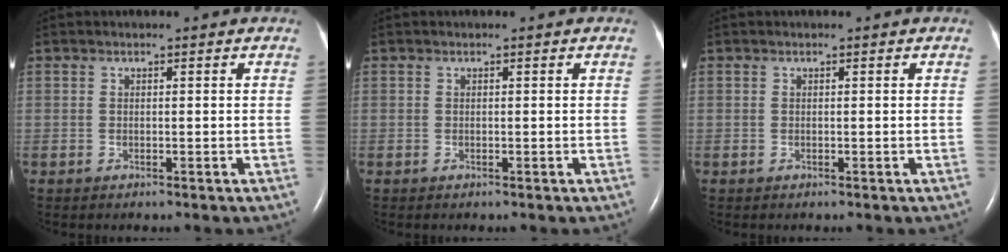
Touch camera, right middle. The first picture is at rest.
{"total": 0.0}
{"total": 0.0}